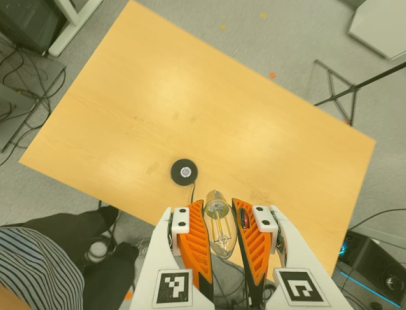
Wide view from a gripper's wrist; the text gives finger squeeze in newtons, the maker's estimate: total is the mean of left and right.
{"total": 23.6, "left": 26.0, "right": 21.2}